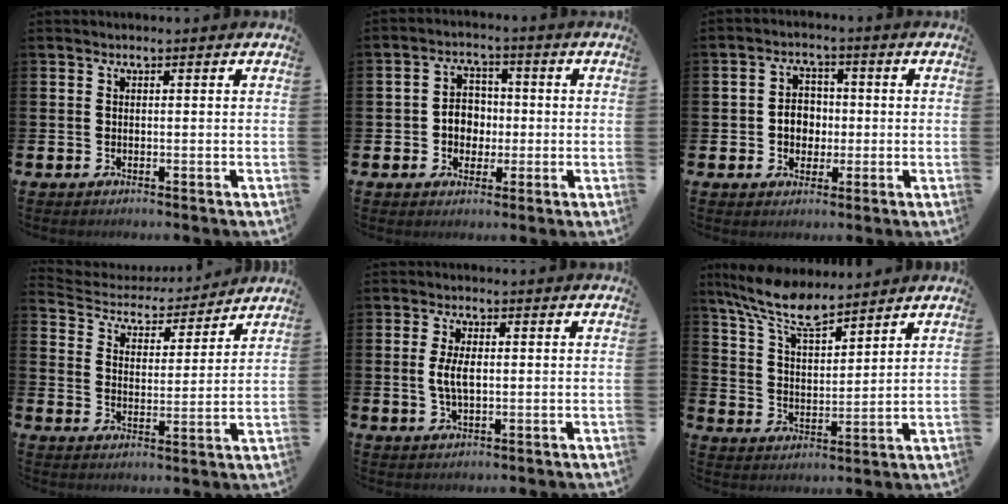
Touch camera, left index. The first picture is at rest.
{"total": 4.3, "force": [-0.4, 3.8, 2.0], "torque": [-0.026, 0.004, -0.016]}
{"total": 3.9, "force": [-0.2, 3.4, 2.0], "torque": [-0.025, 0.002, -0.014]}
{"total": 4.9, "force": [4.6, 1.6, 0.3], "torque": [-0.037, -0.045, 0.074]}
{"total": 3.7, "force": [0.3, 1.7, 3.3], "torque": [-0.059, 0.004, 0.002]}
{"total": 9.0, "force": [7.7, 2.2, 4.1], "torque": [-0.106, -0.034, 0.140]}